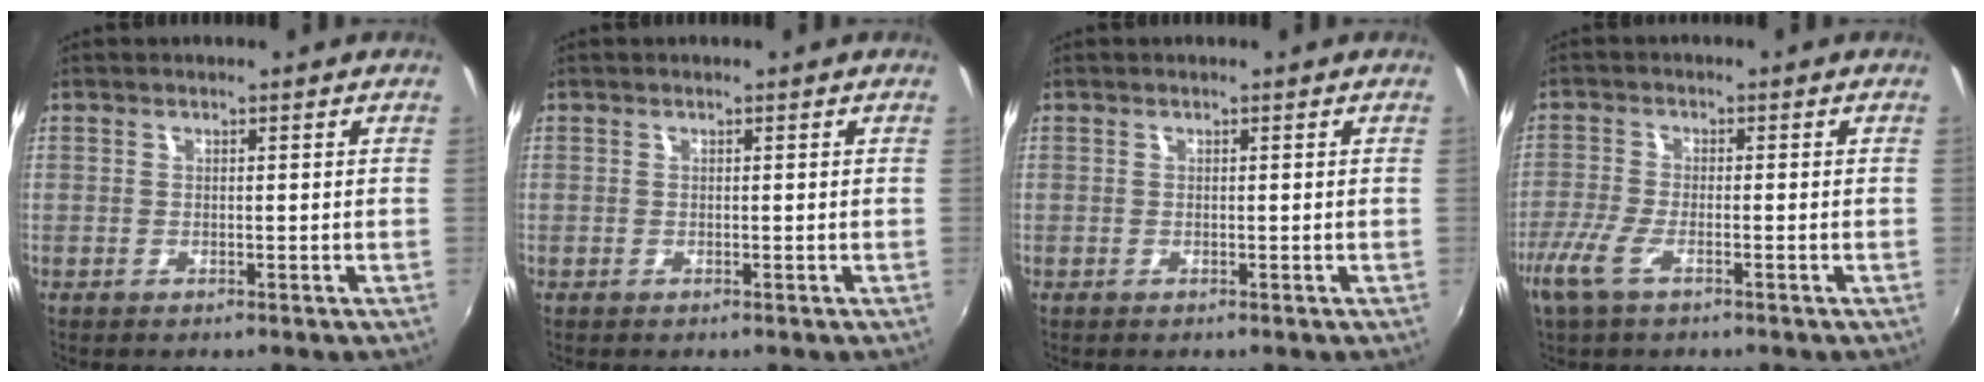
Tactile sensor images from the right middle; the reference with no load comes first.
{"total": 0.0}
{"total": 0.0}
{"total": 6.7, "force": [-3.7, 1.9, 5.2], "torque": [-0.125, -0.016, -0.071]}